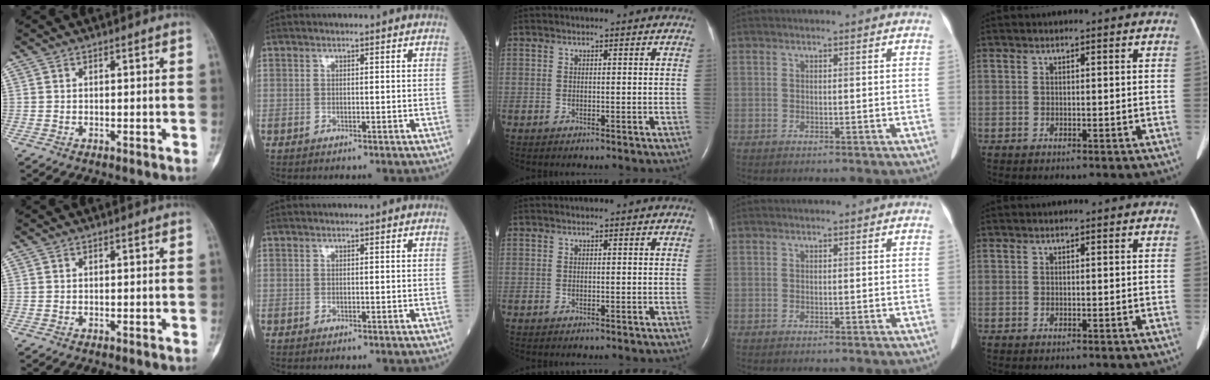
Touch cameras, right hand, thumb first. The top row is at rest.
{}